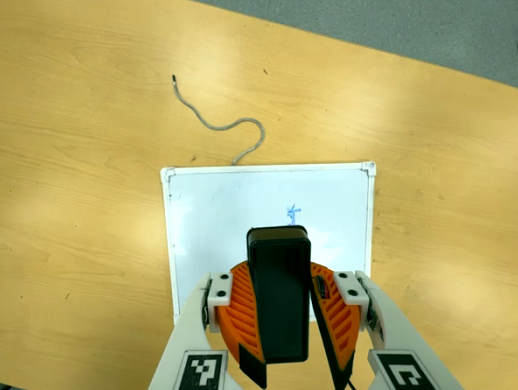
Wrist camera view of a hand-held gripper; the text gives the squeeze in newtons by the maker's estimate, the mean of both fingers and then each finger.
{"total": 9.7, "left": 9.6, "right": 9.8}